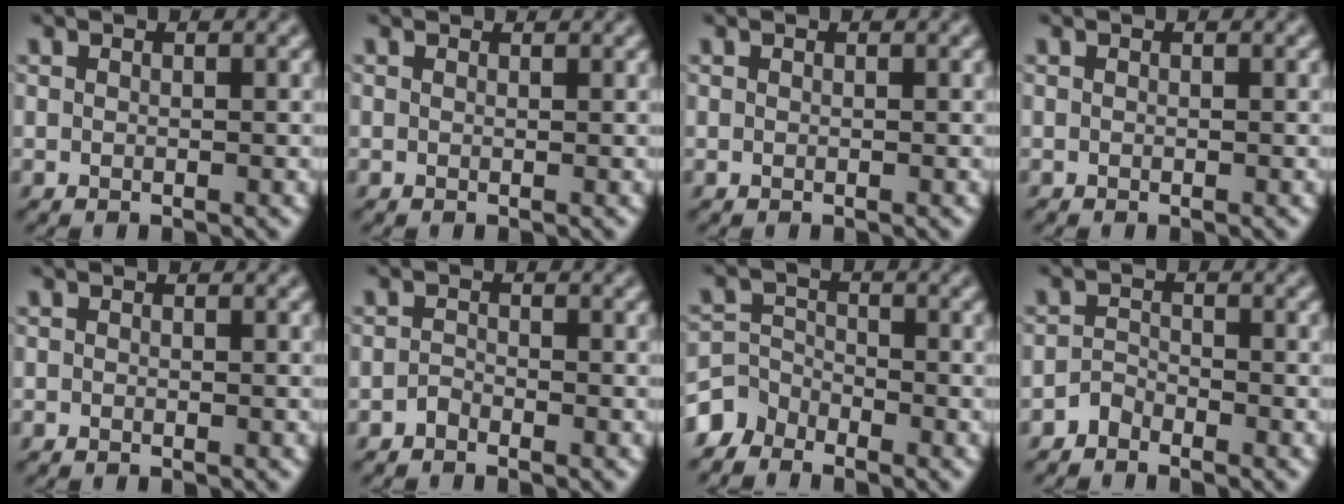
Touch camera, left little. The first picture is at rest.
{"total": 0.5, "force": [0.4, 0.3, 0.0], "torque": [-0.001, 0.002, 0.006]}
{"total": 0.0}
{"total": 0.0}
{"total": 0.0}
{"total": 1.0, "force": [-0.9, 0.4, 0.2], "torque": [-0.005, 0.004, -0.019]}
{"total": 3.2, "force": [-2.7, 1.6, 0.2], "torque": [0.001, 0.004, -0.062]}
{"total": 1.5, "force": [-1.4, 0.6, 0.1], "torque": [-0.002, 0.010, -0.029]}